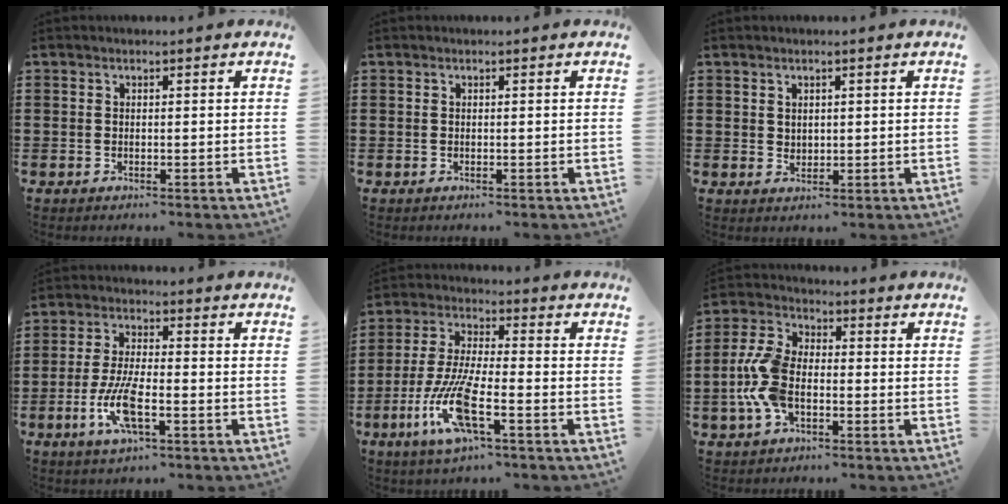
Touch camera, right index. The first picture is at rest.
{"total": 0.0}
{"total": 1.6, "force": [1.1, 1.1, 0.3], "torque": [-0.009, 0.004, 0.022]}
{"total": 7.9, "force": [-2.9, 2.3, 7.0], "torque": [-0.161, -0.018, -0.057]}
{"total": 10.5, "force": [-5.1, 2.2, 8.9], "torque": [-0.212, -0.018, -0.101]}
{"total": 8.5, "force": [-1.8, 4.9, 6.7], "torque": [-0.182, -0.006, -0.046]}